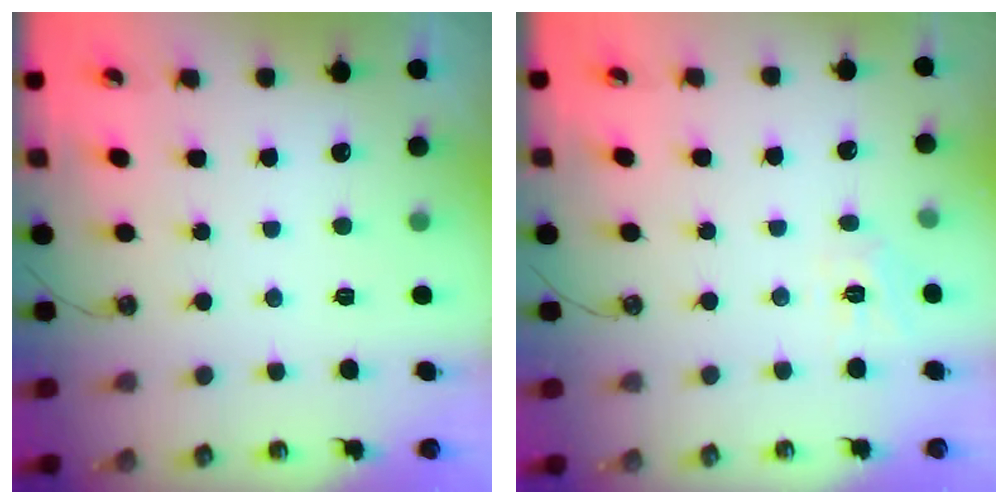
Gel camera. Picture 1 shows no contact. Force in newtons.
{"total": 5.8, "press": 5.8, "slide": 0.5}